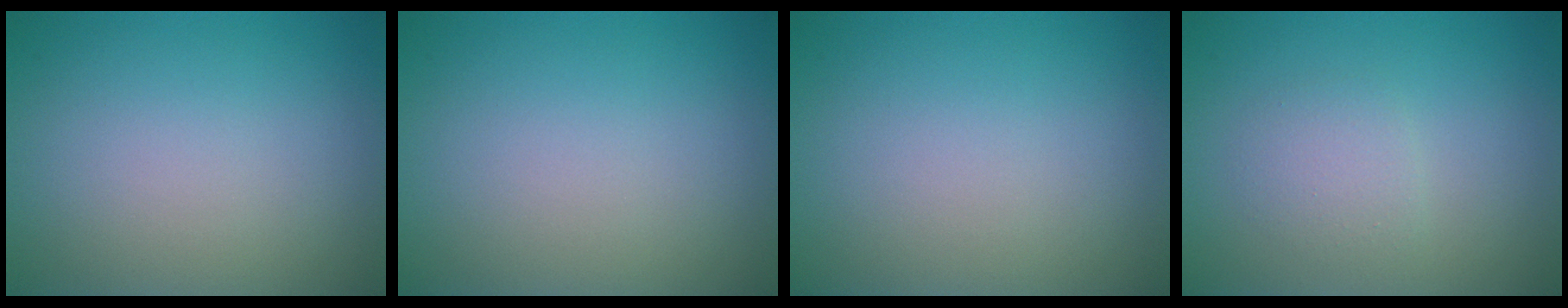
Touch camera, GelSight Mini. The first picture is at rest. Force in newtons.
{"total": 0.0}
{"total": 0.0}
{"total": 1.7, "press": 1.7, "slide": 0.1}